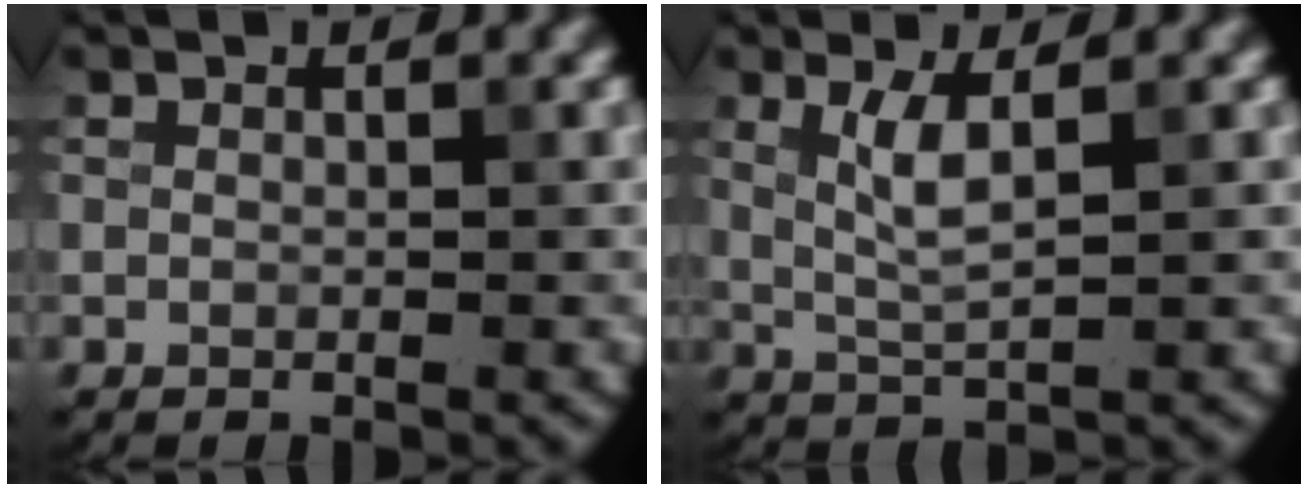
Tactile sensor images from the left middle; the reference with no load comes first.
{"total": 2.9, "force": [0.9, 0.6, 2.7], "torque": [-0.060, -0.002, 0.021]}